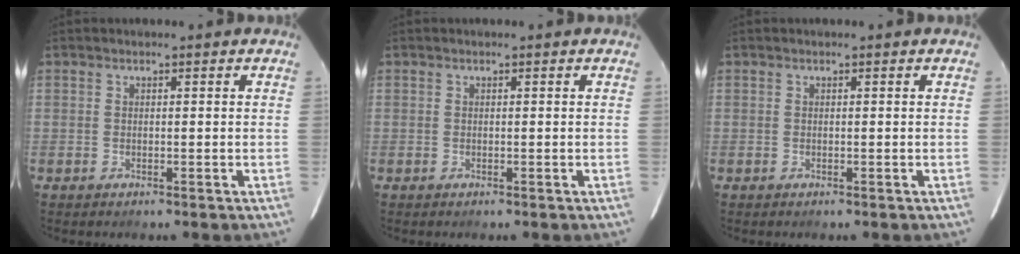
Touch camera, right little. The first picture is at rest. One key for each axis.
{"total": 0.0}
{"total": 0.0}